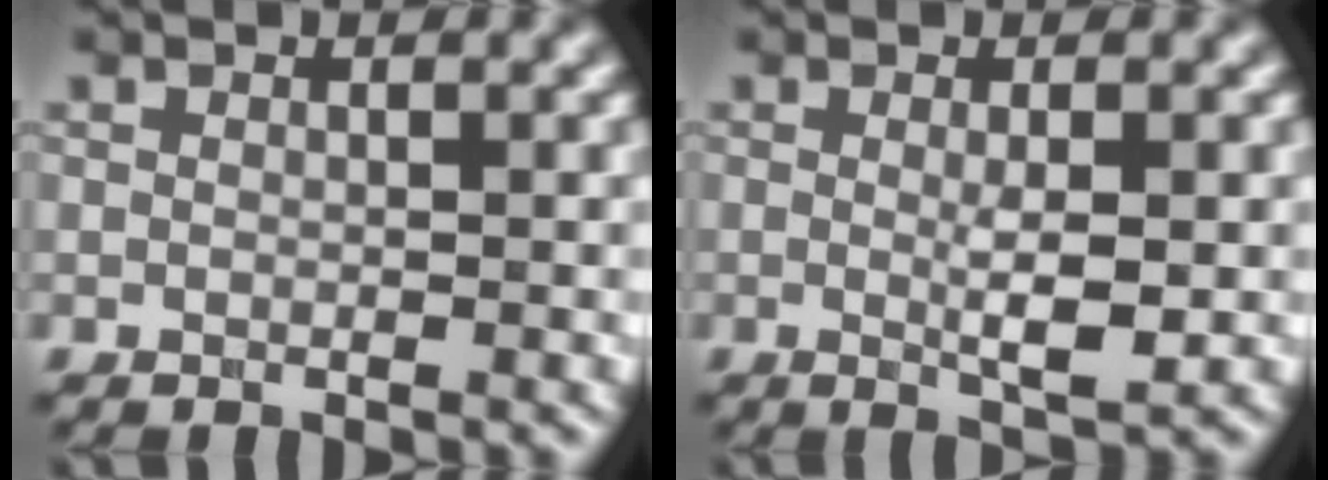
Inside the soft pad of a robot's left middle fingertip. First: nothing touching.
{"total": 2.7, "force": [-0.1, 0.4, 2.7], "torque": [-0.048, -0.005, 0.002]}